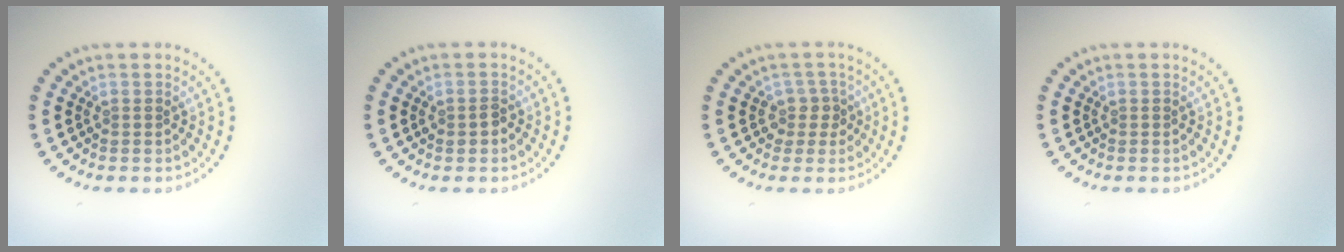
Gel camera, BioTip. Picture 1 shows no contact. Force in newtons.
{"total": 1.1, "press": 1.1, "slide": 0.1}
{"total": 1.9, "press": 1.5, "slide": 1.2}
{"total": 0.0}